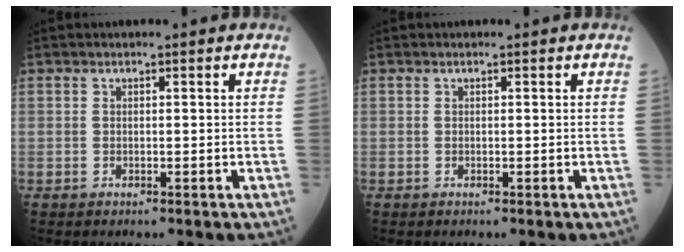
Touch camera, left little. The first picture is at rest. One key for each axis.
{"total": 0.0}